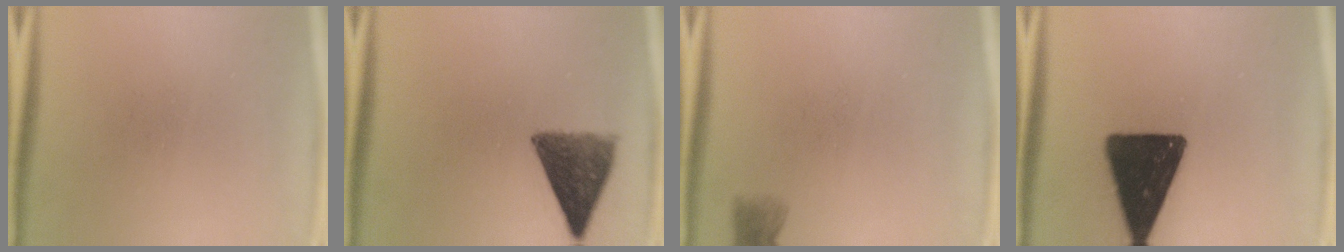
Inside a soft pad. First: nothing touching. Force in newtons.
{"total": 9.3}
{"total": 2.2}
{"total": 18.7}